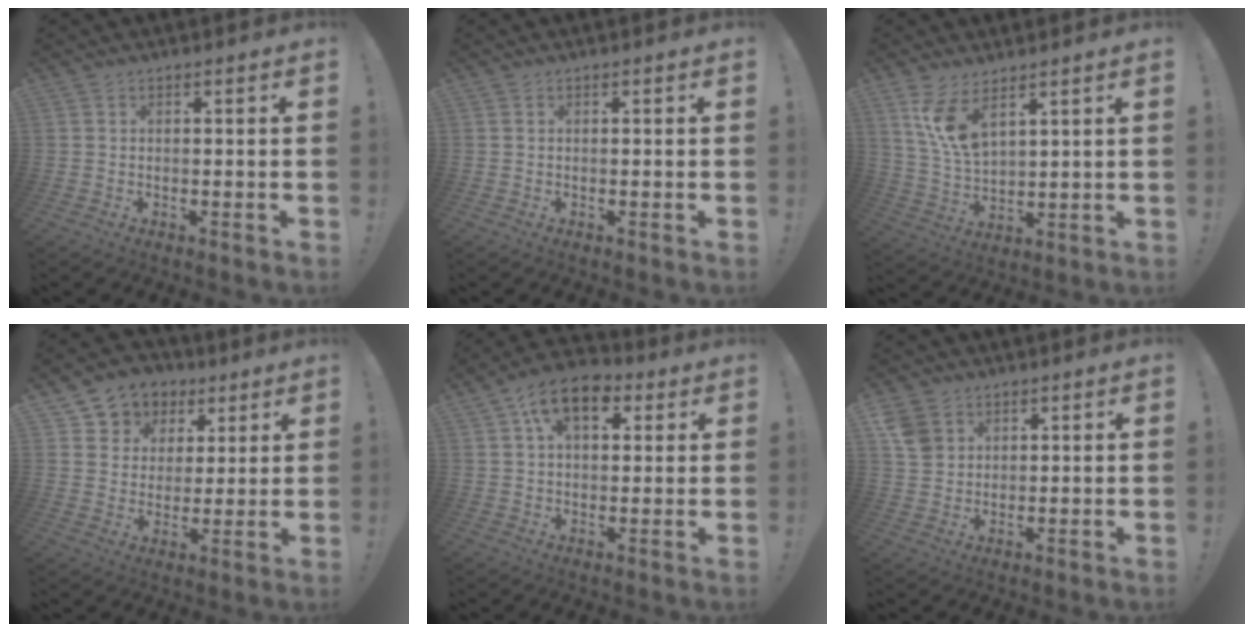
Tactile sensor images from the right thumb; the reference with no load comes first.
{"total": 0.0}
{"total": 10.0, "force": [6.1, 4.0, 6.8], "torque": [-0.135, -0.029, 0.114]}
{"total": 8.3, "force": [3.7, 7.3, 1.6], "torque": [-0.021, -0.033, 0.075]}
{"total": 11.3, "force": [5.2, 6.9, 7.3], "torque": [-0.103, -0.013, 0.093]}
{"total": 6.3, "force": [3.0, 5.0, 2.3], "torque": [-0.036, -0.007, 0.062]}